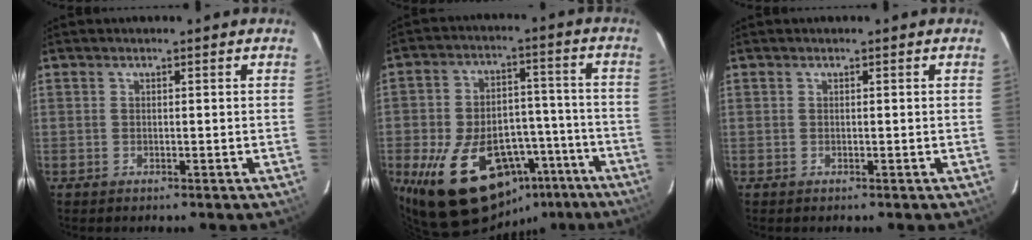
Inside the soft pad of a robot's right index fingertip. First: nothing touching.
{"total": 23.9, "force": [-13.3, 13.8, 14.2], "torque": [-0.261, 0.016, -0.170]}
{"total": 0.0}